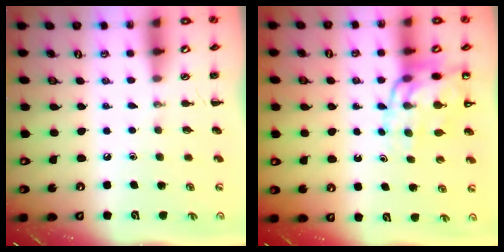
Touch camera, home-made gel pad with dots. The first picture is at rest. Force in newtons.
{"total": 13.3, "press": 13.0, "slide": 3.1}